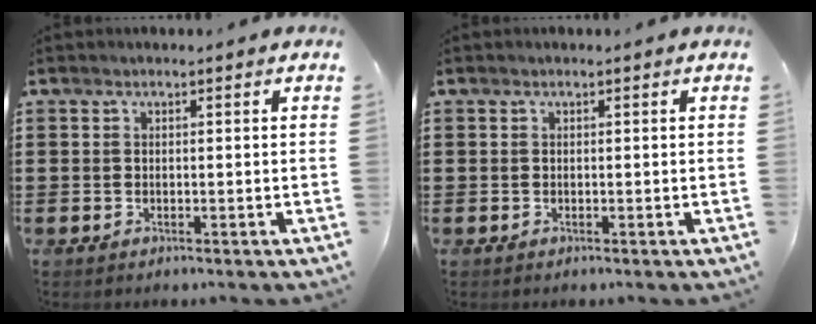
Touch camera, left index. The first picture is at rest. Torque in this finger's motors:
{"motor_torque": [0.00, 0.00, 0.03, 0.00]}